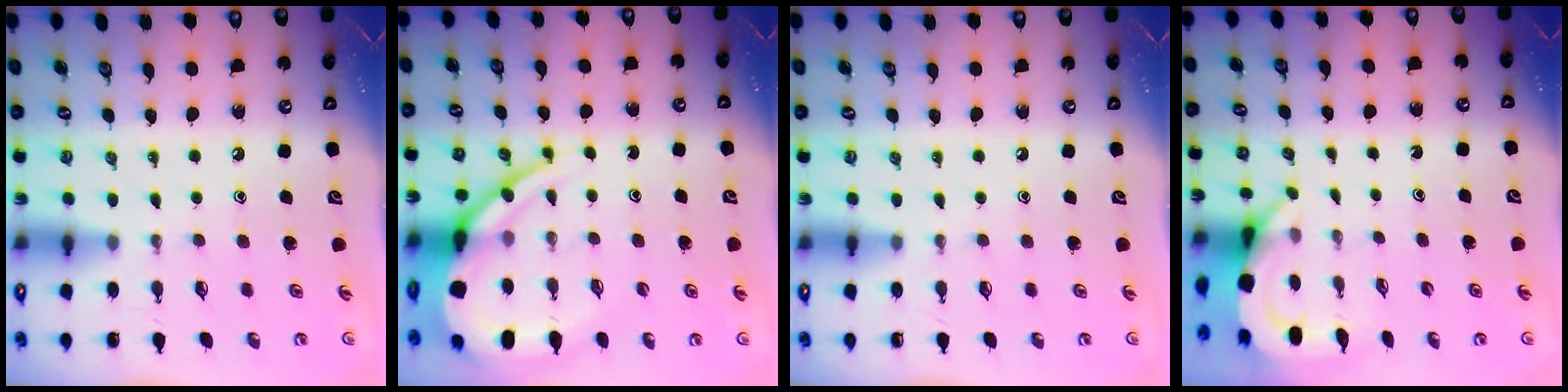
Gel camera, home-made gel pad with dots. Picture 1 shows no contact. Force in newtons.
{"total": 13.0, "press": 12.9, "slide": 1.4}
{"total": 0.0}
{"total": 3.9, "press": 3.9, "slide": 0.2}